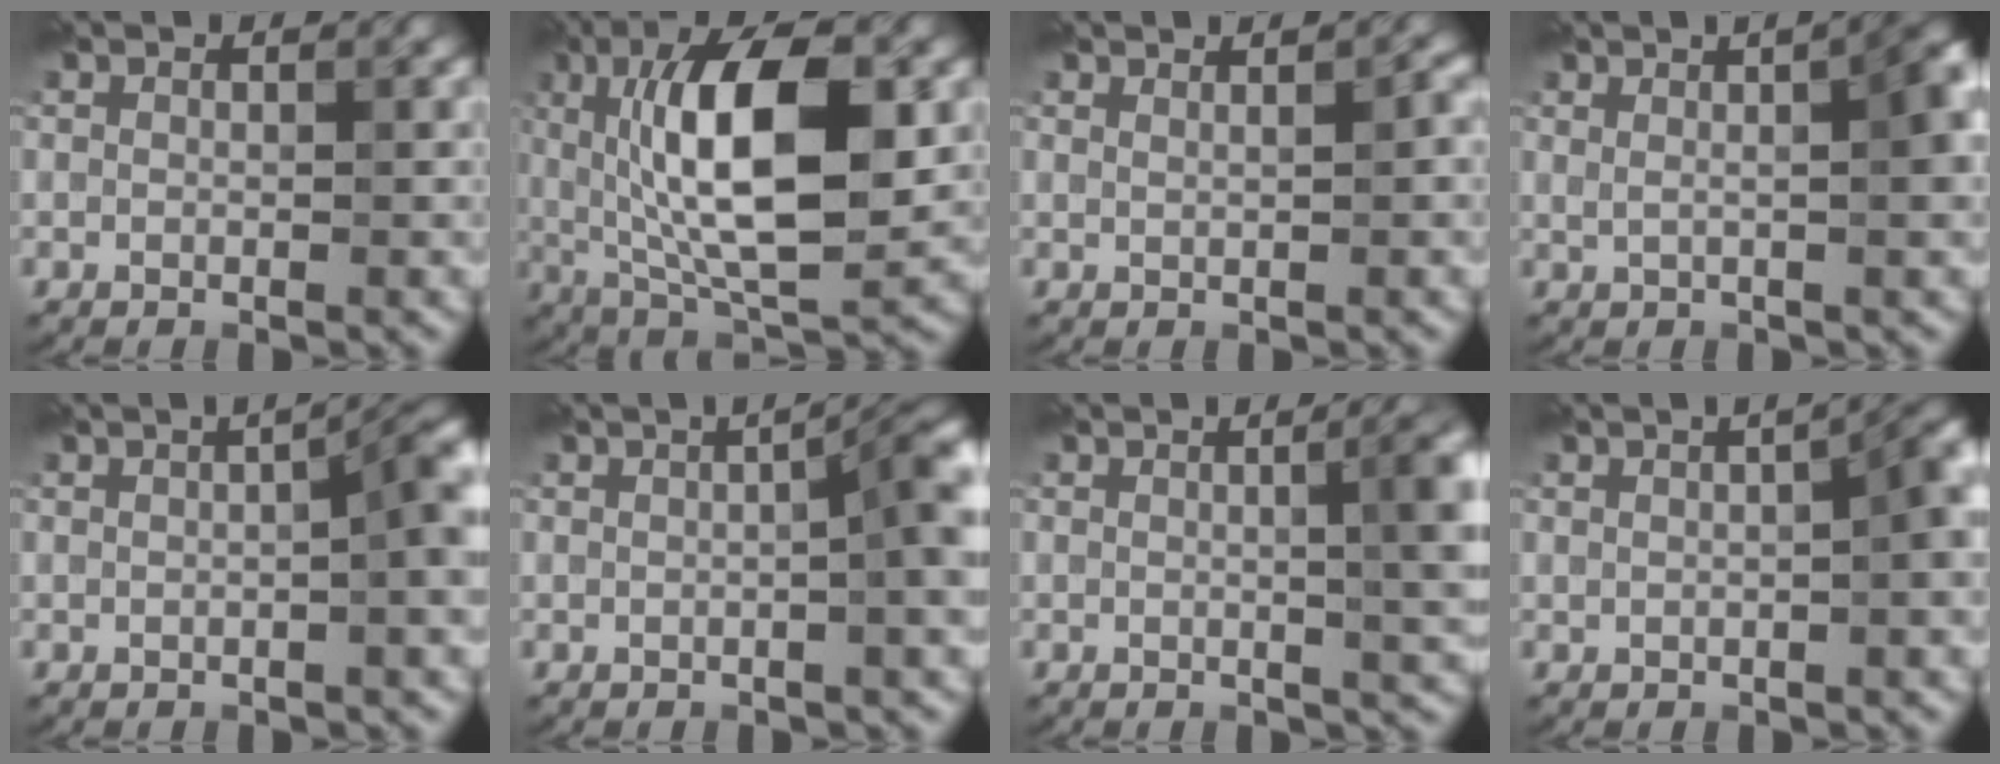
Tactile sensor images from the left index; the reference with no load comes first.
{"total": 11.7, "force": [1.6, 4.0, 10.9], "torque": [-0.172, 0.007, 0.025]}
{"total": 1.5, "force": [1.0, 0.3, 1.1], "torque": [-0.014, 0.001, 0.013]}
{"total": 6.7, "force": [1.4, 2.7, 5.9], "torque": [-0.034, 0.025, 0.008]}
{"total": 6.4, "force": [0.1, 2.4, 5.9], "torque": [-0.035, 0.022, -0.007]}
{"total": 7.2, "force": [0.2, 2.5, 6.7], "torque": [-0.042, 0.020, -0.011]}
{"total": 7.0, "force": [0.8, 2.7, 6.4], "torque": [-0.040, 0.017, 0.007]}
{"total": 5.5, "force": [0.4, 2.2, 5.0], "torque": [-0.030, 0.021, 0.002]}